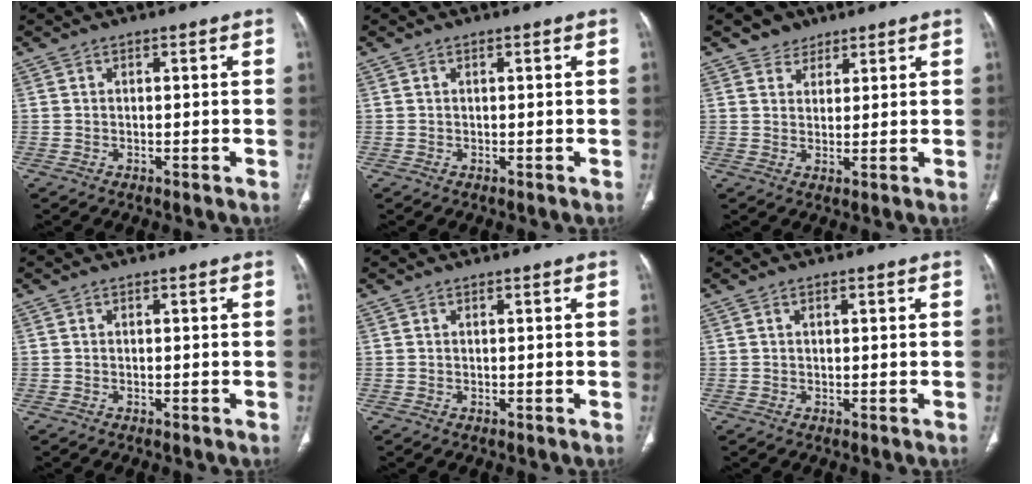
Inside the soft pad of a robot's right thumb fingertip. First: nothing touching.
{"total": 0.0}
{"total": 3.9, "force": [2.7, 2.9, 0.4], "torque": [0.013, -0.015, 0.040]}
{"total": 0.0}
{"total": 0.0}
{"total": 1.0, "force": [0.5, 0.4, 0.8], "torque": [-0.015, 0.004, 0.007]}